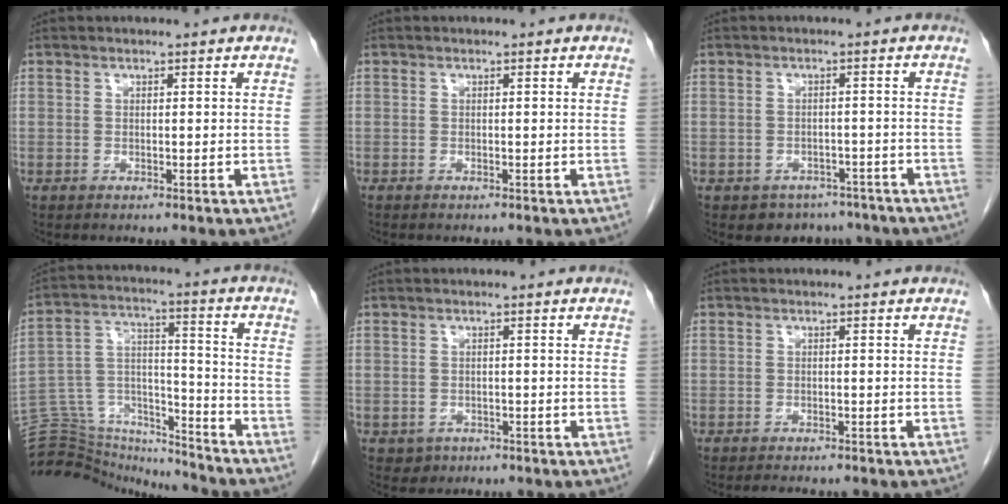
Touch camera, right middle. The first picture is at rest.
{"total": 0.0}
{"total": 5.4, "force": [-4.2, 3.4, 0.4], "torque": [0.009, 0.015, -0.053]}
{"total": 19.4, "force": [-18.8, 3.7, 3.1], "torque": [-0.072, 0.050, -0.294]}
{"total": 2.5, "force": [-1.3, 2.1, 0.2], "torque": [-0.004, 0.008, -0.013]}
{"total": 3.1, "force": [-2.7, 0.7, 1.3], "torque": [-0.022, -0.007, -0.032]}